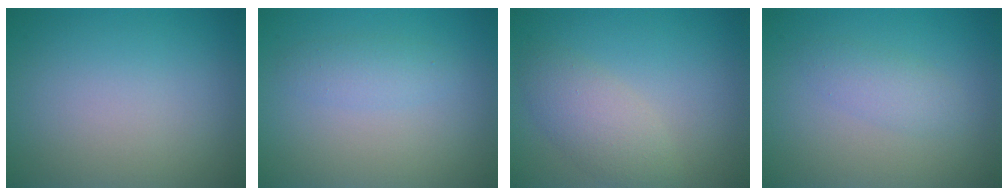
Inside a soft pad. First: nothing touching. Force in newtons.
{"total": 1.6, "press": 1.6, "slide": 0.0}
{"total": 3.4, "press": 3.4, "slide": 0.1}
{"total": 1.9, "press": 1.9, "slide": 0.1}